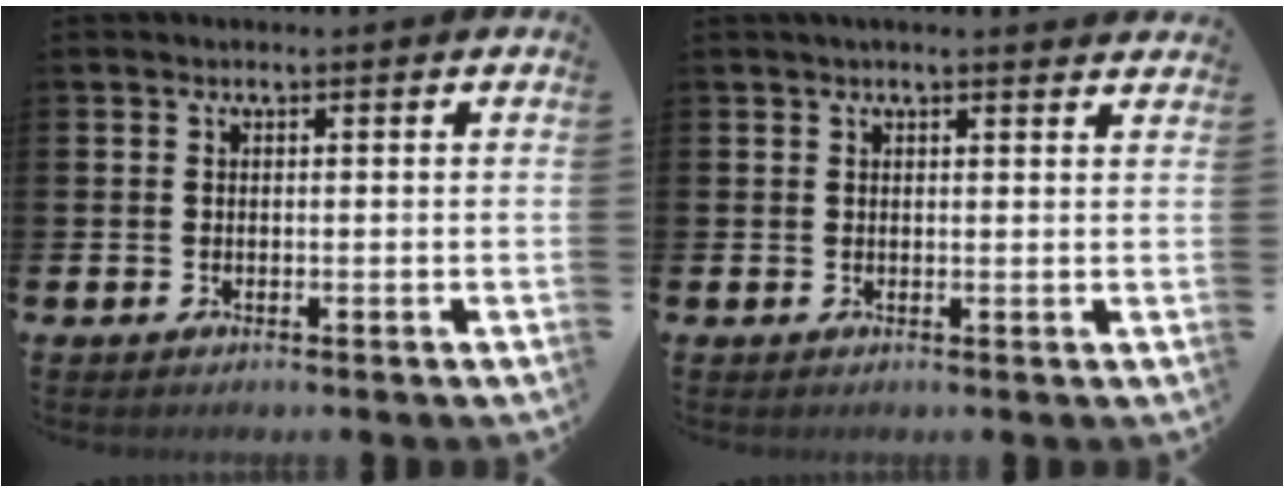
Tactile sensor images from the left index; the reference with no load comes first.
{"total": 1.6, "force": [1.5, -0.1, 0.4], "torque": [-0.009, -0.004, 0.027]}